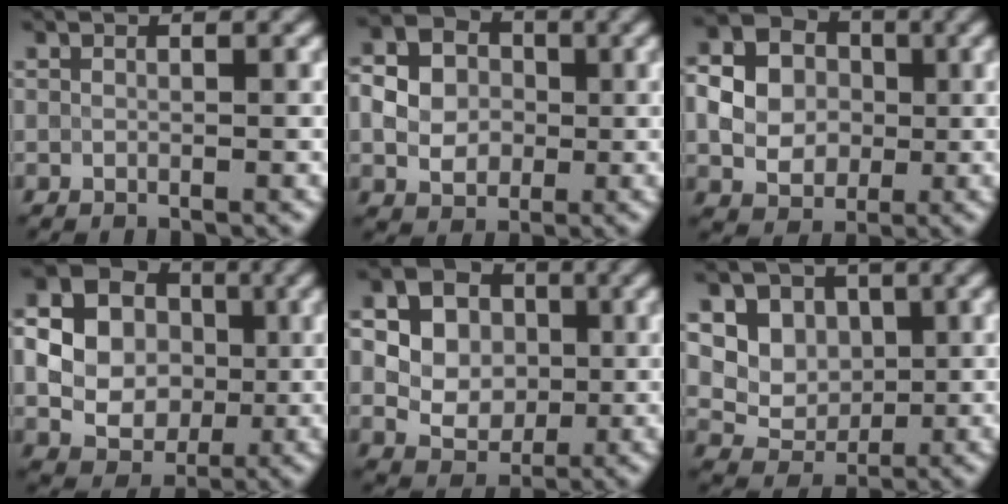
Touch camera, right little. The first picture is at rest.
{"total": 5.2, "force": [-0.1, 4.5, 2.6], "torque": [-0.051, 0.002, -0.010]}
{"total": 6.8, "force": [0.1, 5.9, 3.3], "torque": [-0.065, 0.004, -0.004]}
{"total": 11.0, "force": [0.8, 9.7, 5.1], "torque": [-0.115, 0.008, 0.001]}
{"total": 11.9, "force": [2.7, 10.3, 5.4], "torque": [-0.123, 0.040, 0.037]}
{"total": 7.4, "force": [3.3, 5.9, 3.0], "torque": [-0.046, 0.007, 0.056]}